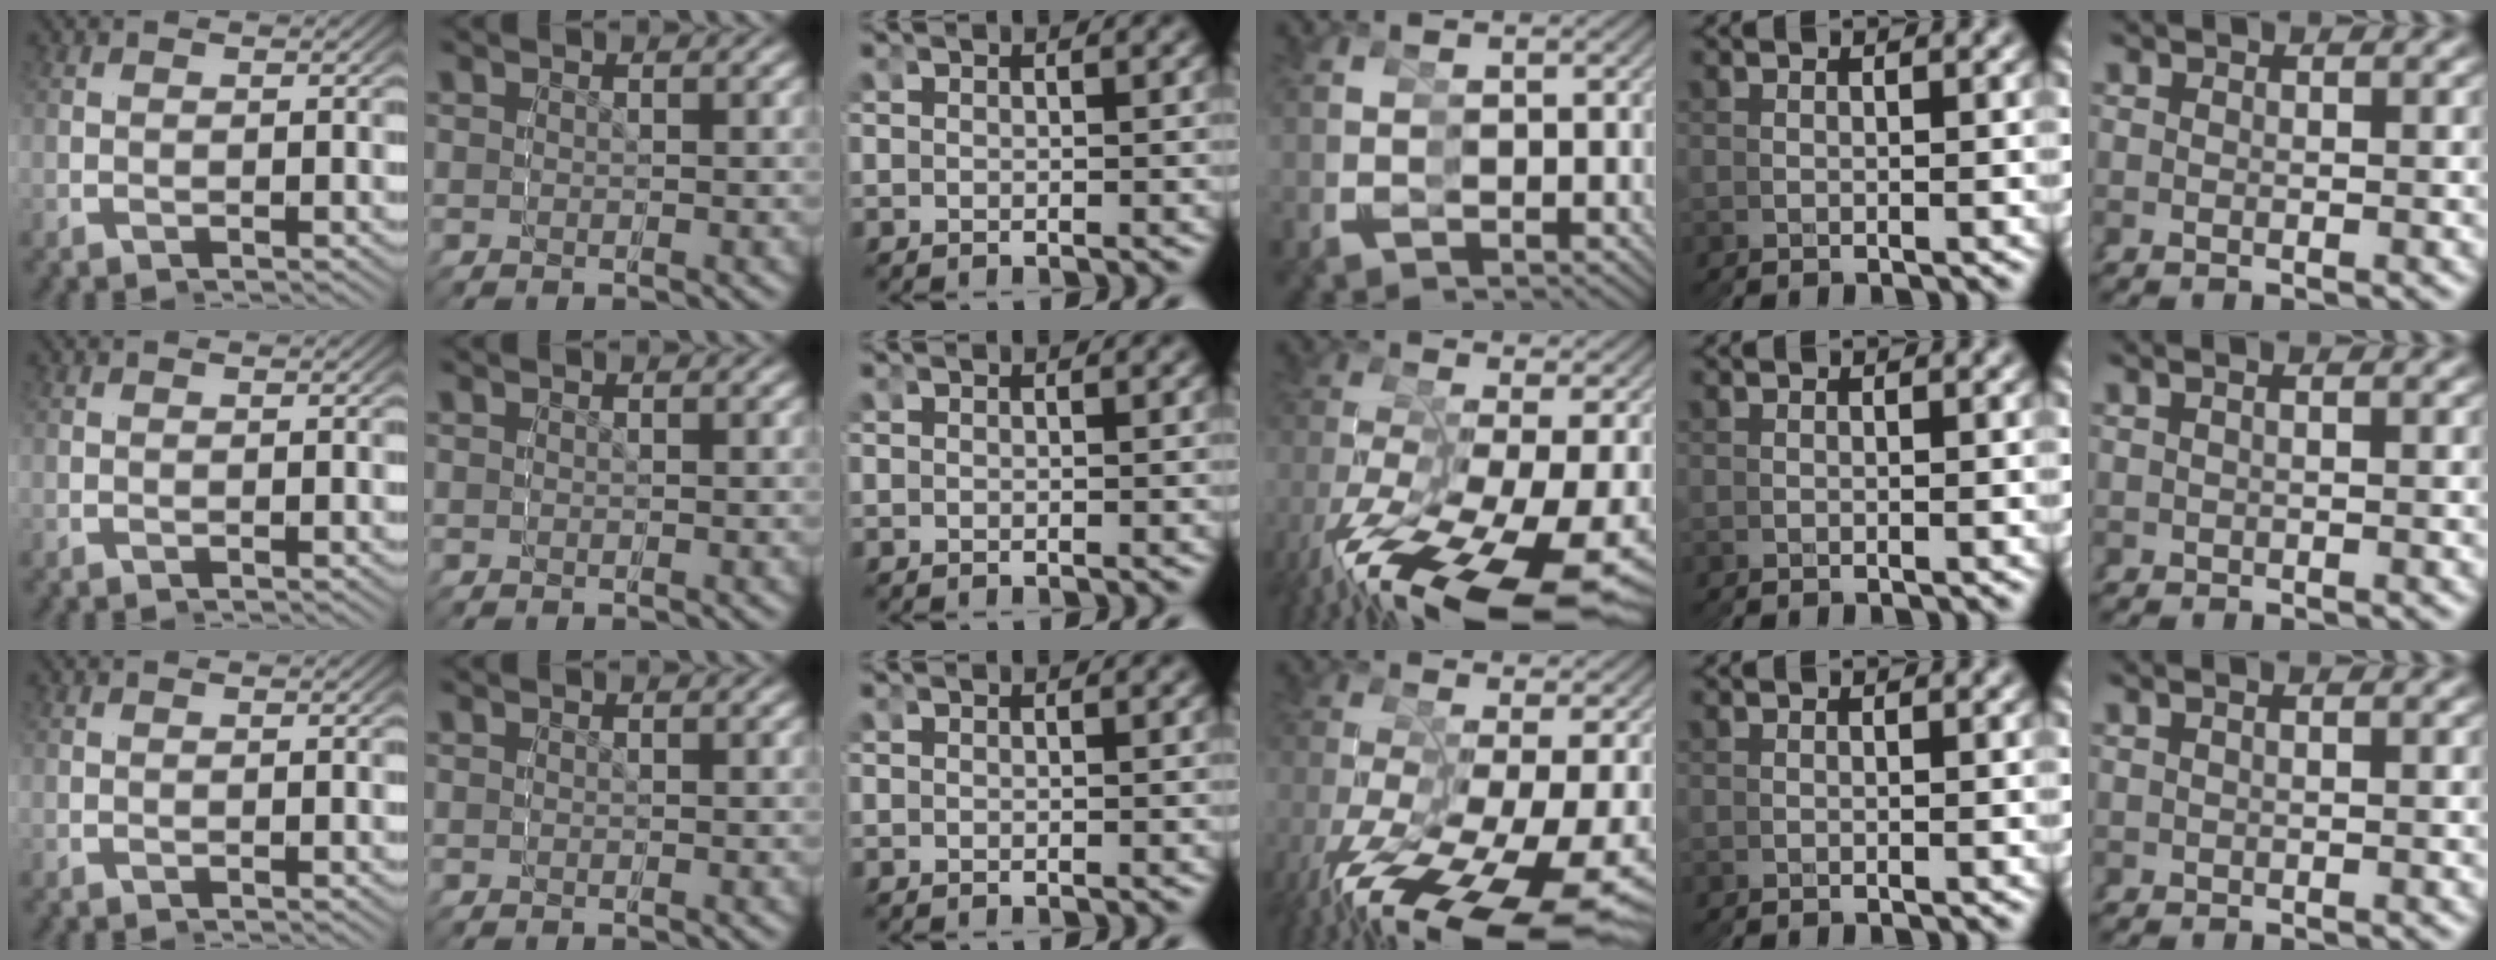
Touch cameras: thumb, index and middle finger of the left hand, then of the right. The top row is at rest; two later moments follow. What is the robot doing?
{"motion": "grasp_and_lifting", "object": "glasses"}